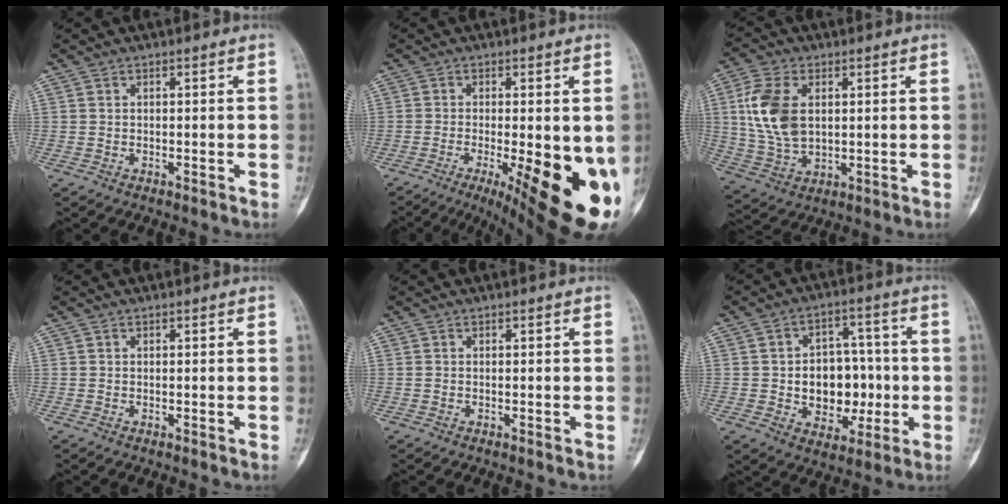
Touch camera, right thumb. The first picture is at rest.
{"total": 20.4, "force": [-6.6, 6.3, 18.2], "torque": [-0.183, -0.027, -0.076]}
{"total": 12.1, "force": [2.3, 7.5, 9.3], "torque": [-0.187, -0.004, 0.048]}
{"total": 0.0}
{"total": 0.0}
{"total": 12.3, "force": [-1.2, 9.1, 8.1], "torque": [-0.064, 0.025, -0.008]}